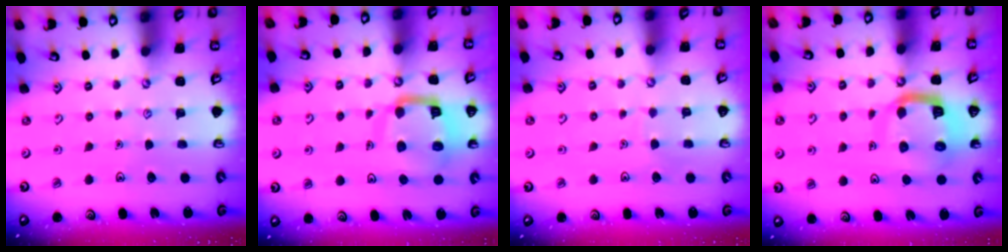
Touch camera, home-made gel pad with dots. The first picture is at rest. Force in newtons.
{"total": 13.0, "press": 12.9, "slide": 1.5}
{"total": 3.4, "press": 3.4, "slide": 0.1}
{"total": 10.9, "press": 10.9, "slide": 1.2}